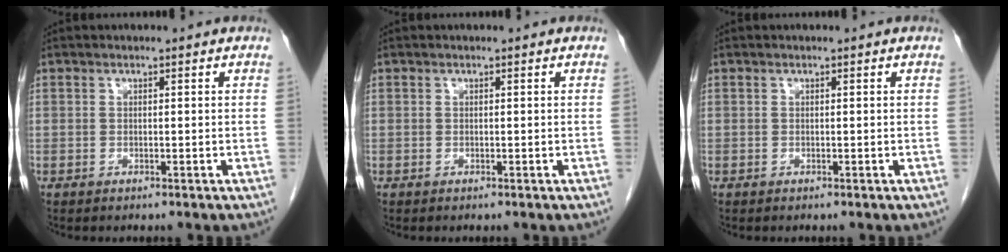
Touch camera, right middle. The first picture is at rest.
{"total": 0.0}
{"total": 0.0}